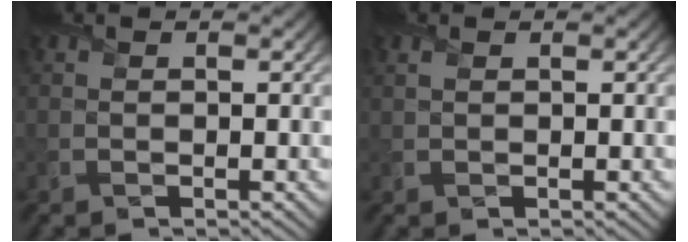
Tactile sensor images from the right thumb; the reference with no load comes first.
{"total": 1.4, "force": [0.9, 0.7, 0.9], "torque": [-0.028, 0.005, 0.019]}